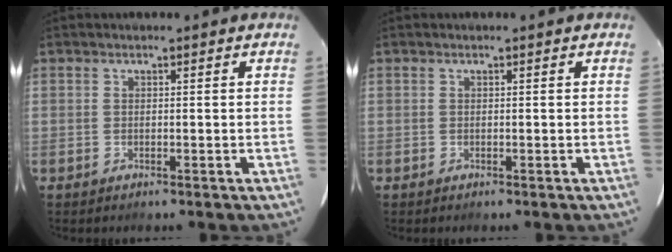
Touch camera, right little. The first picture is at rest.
{"total": 0.0}